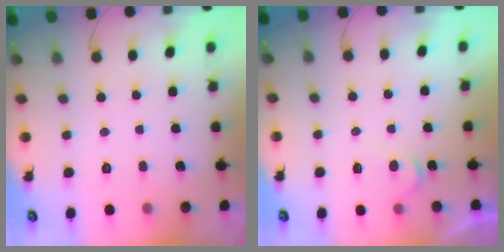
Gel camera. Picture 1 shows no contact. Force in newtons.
{"total": 4.0, "press": 4.0, "slide": 0.3}